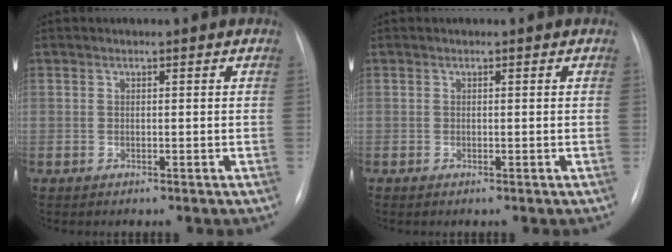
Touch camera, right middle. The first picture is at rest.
{"total": 0.0}